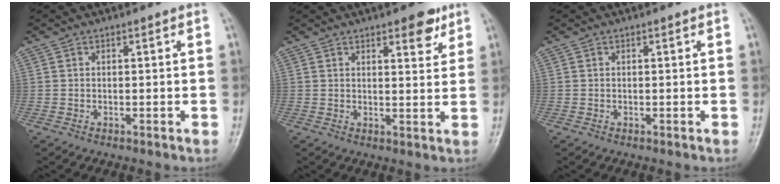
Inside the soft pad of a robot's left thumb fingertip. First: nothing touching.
{"total": 5.6, "force": [3.5, 2.1, 3.8], "torque": [-0.032, -0.018, 0.042]}
{"total": 0.0}